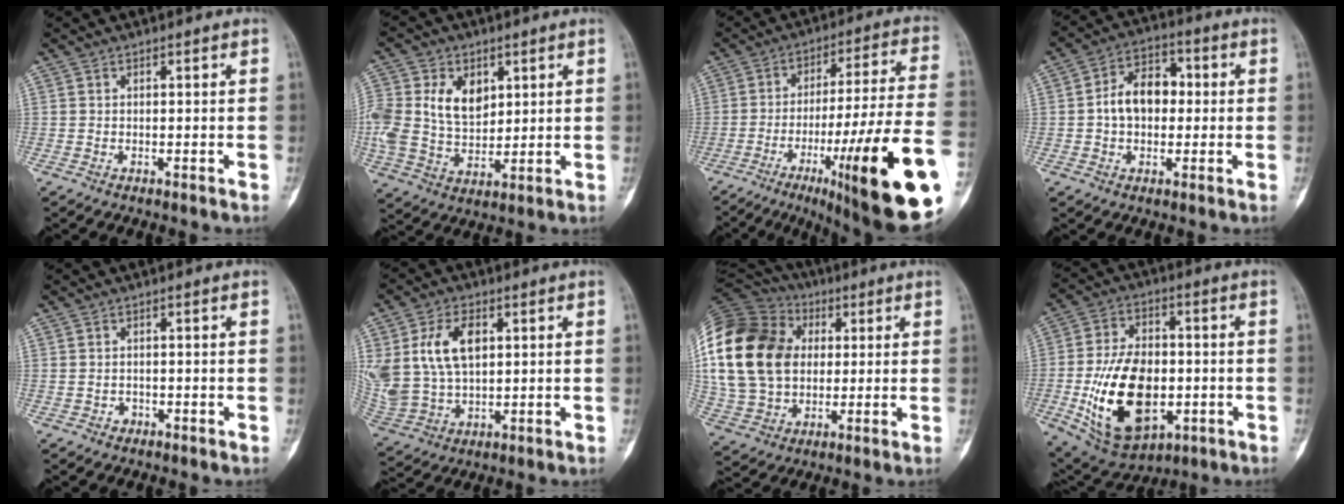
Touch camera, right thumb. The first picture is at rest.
{"total": 15.7, "force": [4.1, 10.9, 10.5], "torque": [-0.211, -0.007, 0.086]}
{"total": 26.8, "force": [-10.8, 3.1, 24.4], "torque": [-0.315, 0.035, -0.155]}
{"total": 9.8, "force": [0.2, 6.9, 6.9], "torque": [-0.093, 0.026, -0.006]}
{"total": 1.2, "force": [-0.4, 1.1, 0.3], "torque": [-0.001, 0.009, -0.004]}
{"total": 15.9, "force": [4.3, 10.1, 11.5], "torque": [-0.237, -0.007, 0.095]}
{"total": 27.4, "force": [4.3, 20.2, 18.0], "torque": [-0.386, 0.035, 0.088]}
{"total": 20.6, "force": [-3.9, 12.8, 15.7], "torque": [-0.246, 0.008, -0.044]}